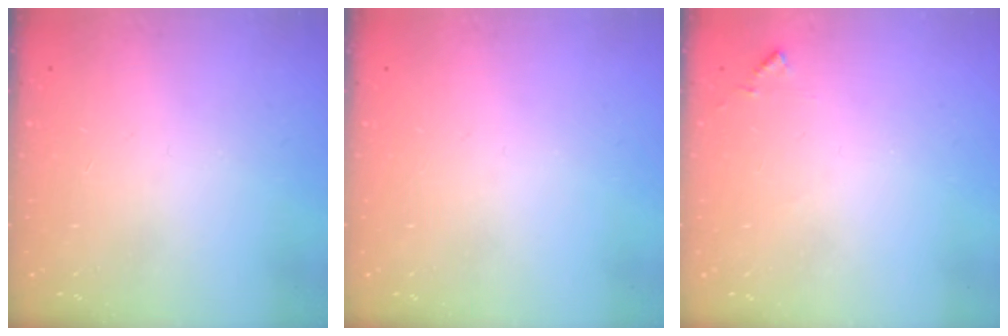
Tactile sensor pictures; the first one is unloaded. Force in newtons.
{"total": 0.0}
{"total": 5.8, "press": 5.7, "slide": 0.7}